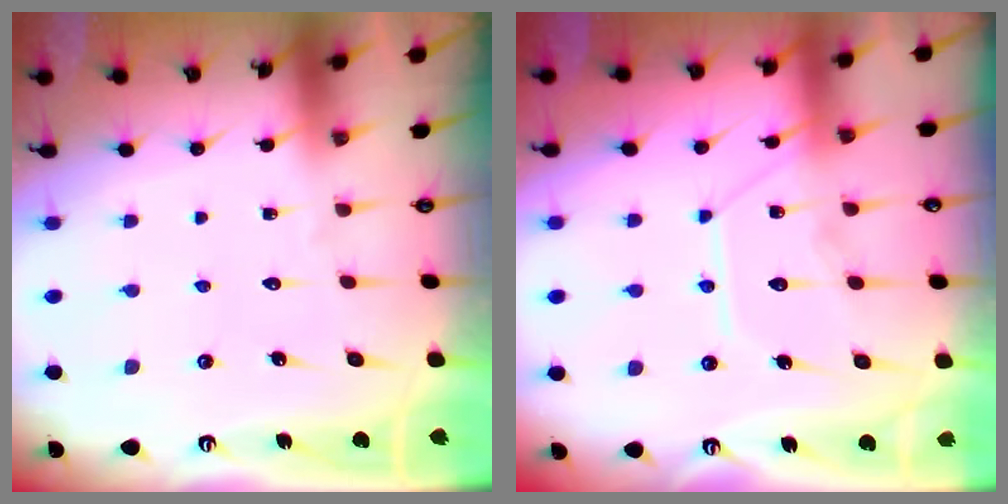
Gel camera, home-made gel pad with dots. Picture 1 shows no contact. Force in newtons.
{"total": 11.5, "press": 11.5, "slide": 0.9}